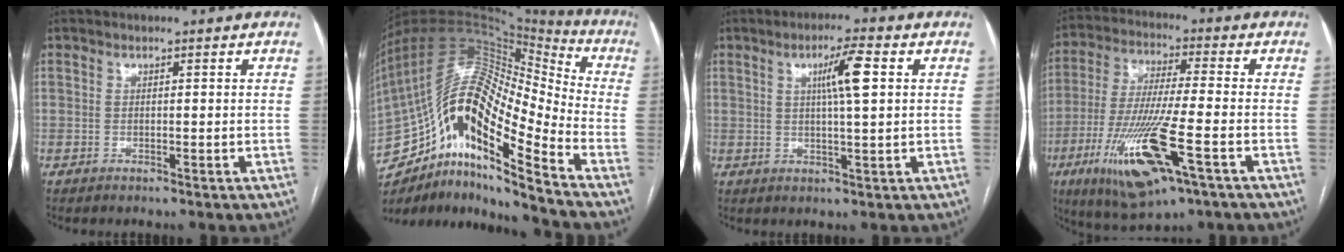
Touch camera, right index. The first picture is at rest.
{"total": 23.8, "force": [-13.4, 5.7, 18.9], "torque": [-0.371, 0.033, -0.238]}
{"total": 6.1, "force": [1.7, 0.2, 5.9], "torque": [-0.100, 0.004, 0.028]}
{"total": 16.3, "force": [-6.7, 1.9, 14.7], "torque": [-0.303, -0.036, -0.115]}